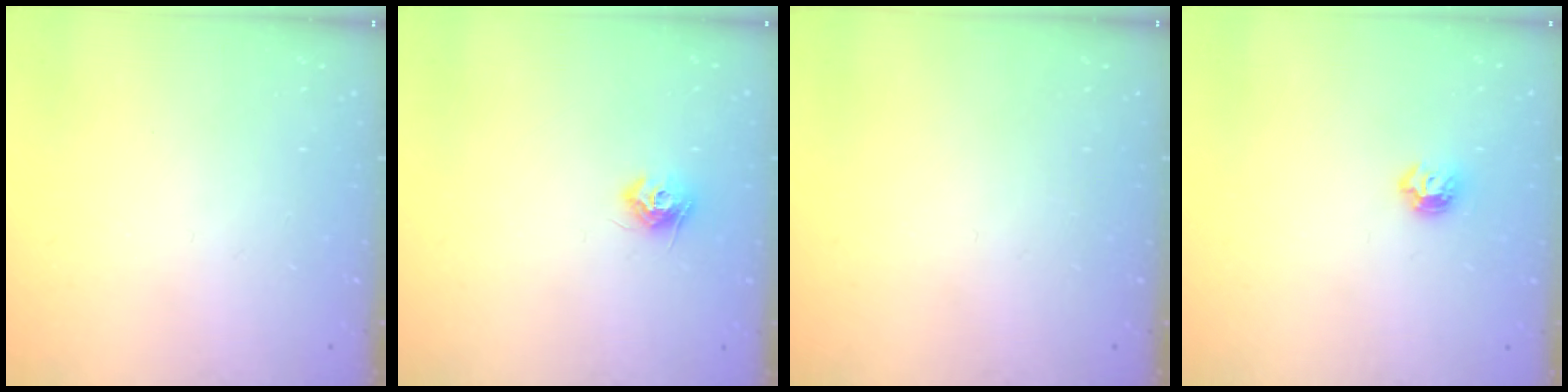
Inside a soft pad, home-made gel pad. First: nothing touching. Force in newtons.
{"total": 8.1, "press": 8.1, "slide": 0.2}
{"total": 0.0}
{"total": 5.2, "press": 5.1, "slide": 0.8}